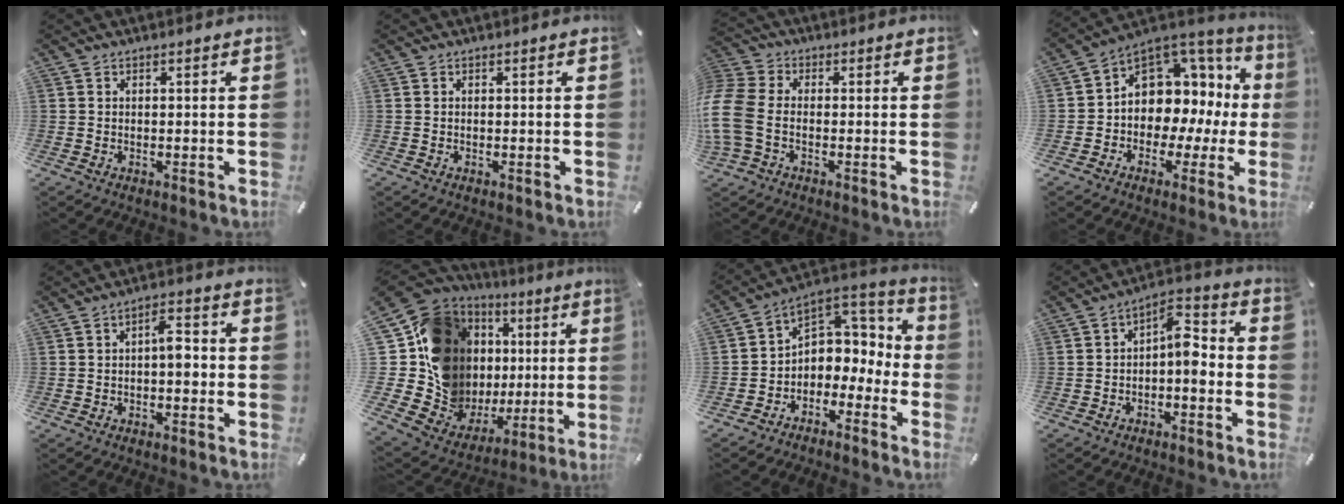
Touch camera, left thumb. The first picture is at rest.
{"total": 0.0}
{"total": 8.8, "force": [-2.4, 5.8, 6.1], "torque": [-0.141, 0.007, -0.042]}
{"total": 9.8, "force": [2.5, 8.2, 4.7], "torque": [-0.073, -0.043, 0.045]}
{"total": 5.0, "force": [-0.8, 2.4, 4.3], "torque": [-0.070, 0.014, -0.017]}
{"total": 20.9, "force": [4.1, 16.5, 12.1], "torque": [-0.233, -0.070, 0.104]}
{"total": 6.3, "force": [-0.4, 6.1, 1.6], "torque": [-0.020, -0.012, -0.001]}
{"total": 7.6, "force": [-1.5, 4.0, 6.3], "torque": [-0.095, 0.012, -0.028]}